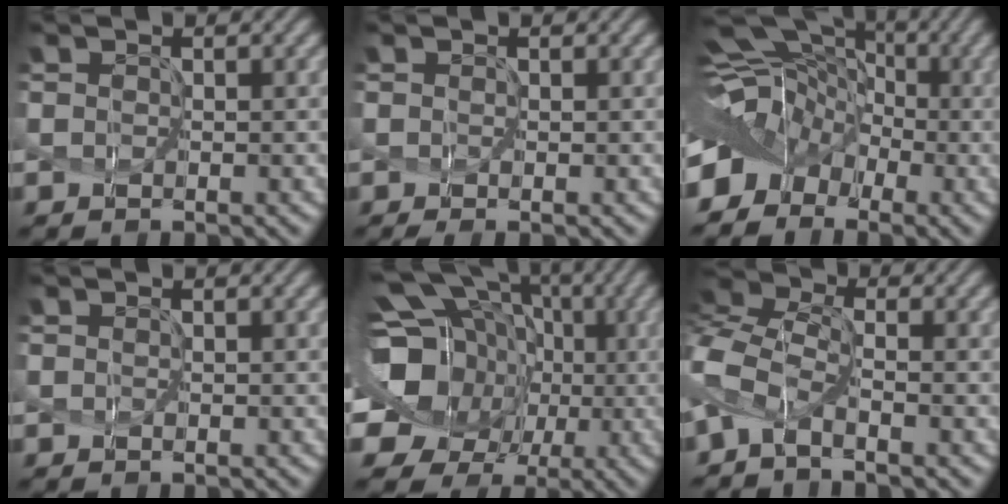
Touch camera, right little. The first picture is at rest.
{"total": 0.8, "force": [-0.5, 0.2, 0.6], "torque": [-0.016, -0.004, -0.008]}
{"total": 6.7, "force": [-2.4, 5.2, 3.4], "torque": [-0.062, 0.005, -0.048]}
{"total": 0.0}
{"total": 15.5, "force": [-0.3, 13.6, 7.3], "torque": [-0.175, 0.019, -0.021]}
{"total": 4.5, "force": [-2.7, 2.1, 3.0], "torque": [-0.073, 0.006, -0.067]}